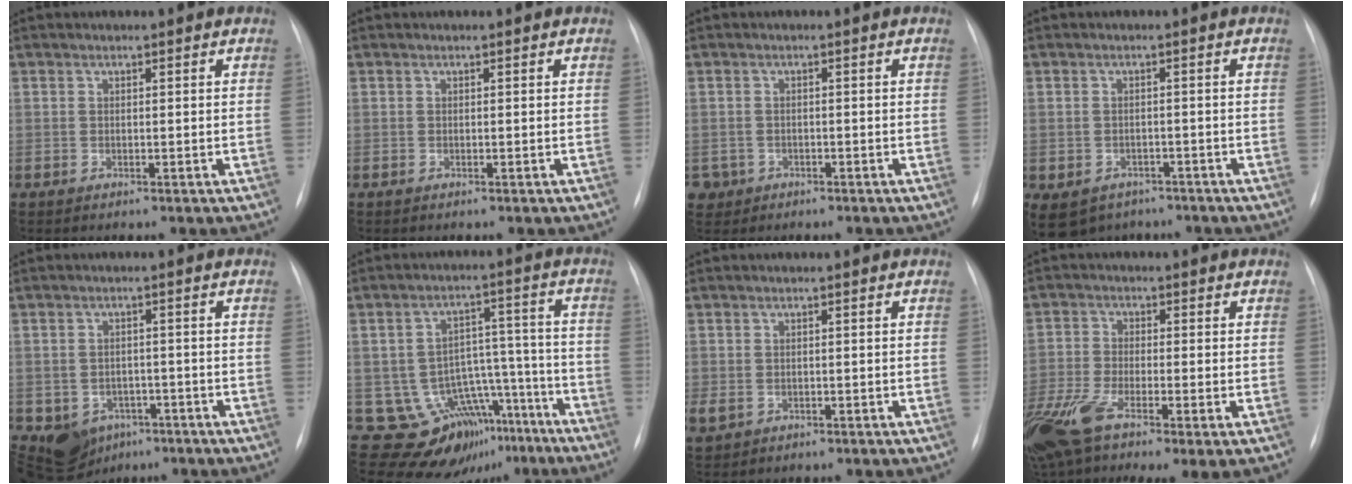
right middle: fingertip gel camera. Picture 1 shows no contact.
{"total": 0.0}
{"total": 2.7, "force": [-1.3, 2.4, -0.1], "torque": [0.001, 0.009, -0.021]}
{"total": 9.7, "force": [-6.2, 7.0, 2.8], "torque": [-0.080, -0.003, -0.075]}
{"total": 7.8, "force": [-4.1, 6.3, 2.2], "torque": [-0.042, 0.012, -0.048]}
{"total": 13.3, "force": [-7.9, 9.6, 4.8], "torque": [-0.051, 0.068, -0.098]}
{"total": 2.0, "force": [-0.5, 1.6, 1.0], "torque": [-0.024, 0.000, 0.001]}
{"total": 11.8, "force": [-5.9, 3.1, 9.8], "torque": [-0.208, -0.021, -0.107]}